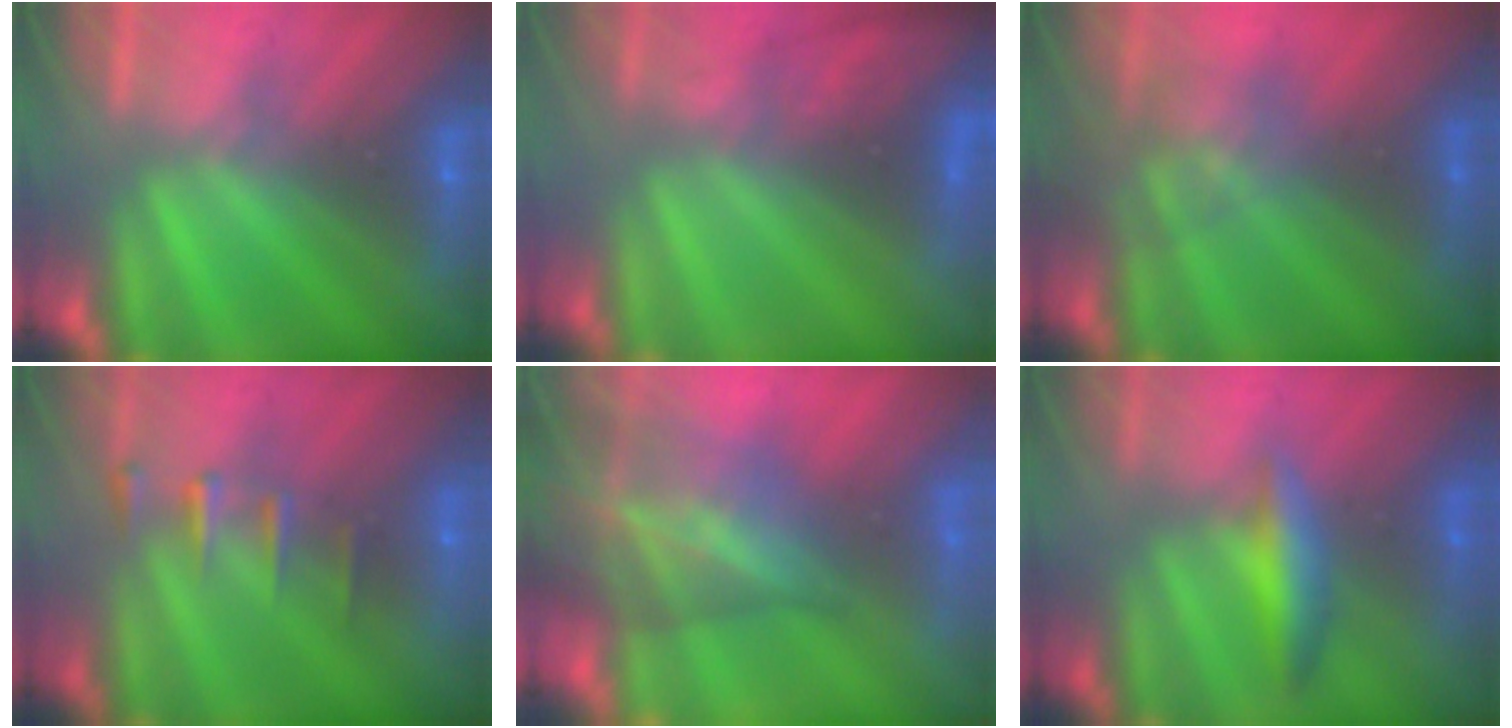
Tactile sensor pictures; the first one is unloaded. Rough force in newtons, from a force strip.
{"total": 3.4}
{"total": 2.5}
{"total": 2.3}
{"total": 9.6}
{"total": 2.4}